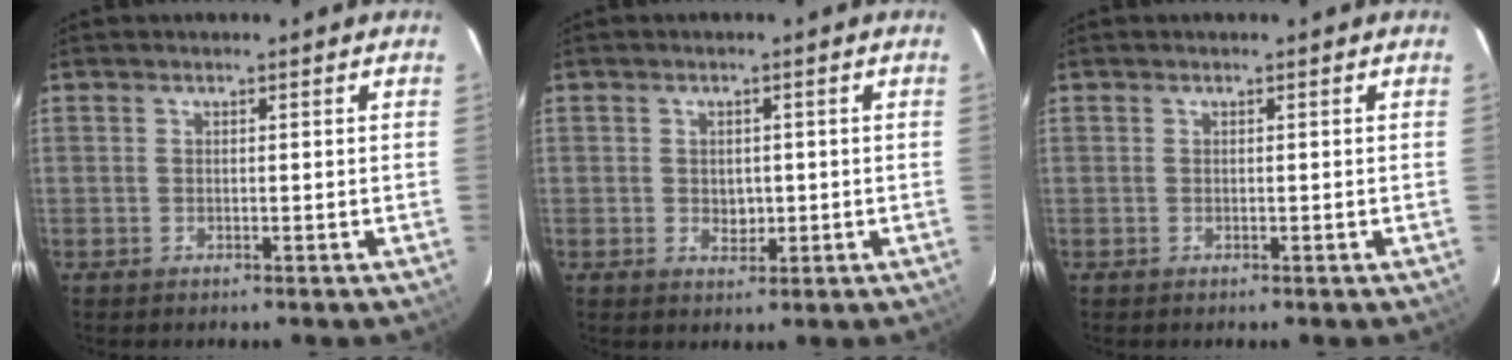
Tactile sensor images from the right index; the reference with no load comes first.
{"total": 3.0, "force": [-0.2, 2.5, 1.6], "torque": [-0.025, 0.001, 0.001]}
{"total": 0.0}